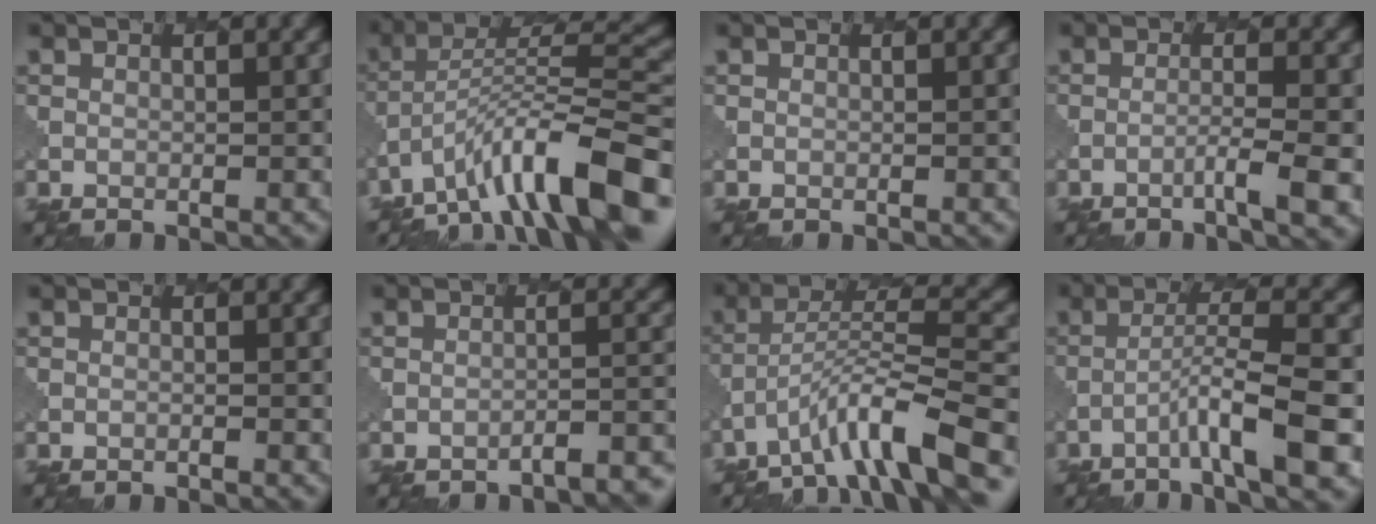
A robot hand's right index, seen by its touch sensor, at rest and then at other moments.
{"total": 11.2, "force": [-7.3, 2.9, 8.0], "torque": [-0.108, 0.022, -0.131]}
{"total": 0.0}
{"total": 3.3, "force": [-1.5, 0.2, 2.9], "torque": [-0.043, 0.006, -0.038]}
{"total": 0.0}
{"total": 3.9, "force": [-3.4, 0.8, 1.8], "torque": [-0.017, 0.007, -0.044]}
{"total": 7.3, "force": [-5.1, 1.2, 5.1], "torque": [-0.085, 0.012, -0.092]}
{"total": 6.6, "force": [-3.0, 0.7, 5.8], "torque": [-0.095, 0.012, -0.056]}